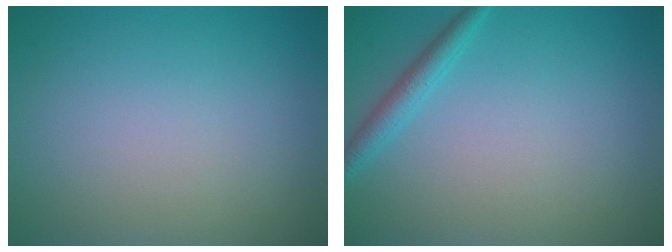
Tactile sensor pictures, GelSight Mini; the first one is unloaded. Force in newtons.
{"total": 1.8, "press": 1.8, "slide": 0.1}